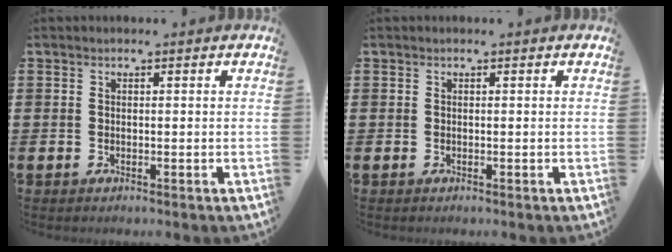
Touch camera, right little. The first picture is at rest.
{"total": 0.0}